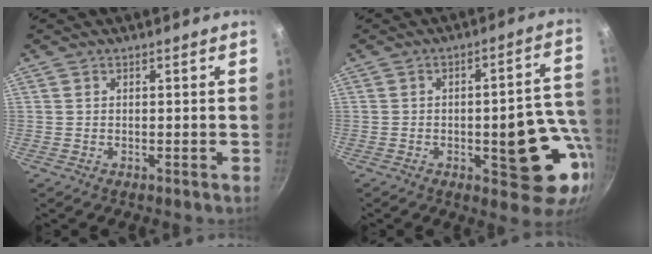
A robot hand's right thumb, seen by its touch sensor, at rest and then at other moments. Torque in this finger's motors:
{"motor_torque": [2.78, 2.23, 1.17, -0.05, 0.25]}